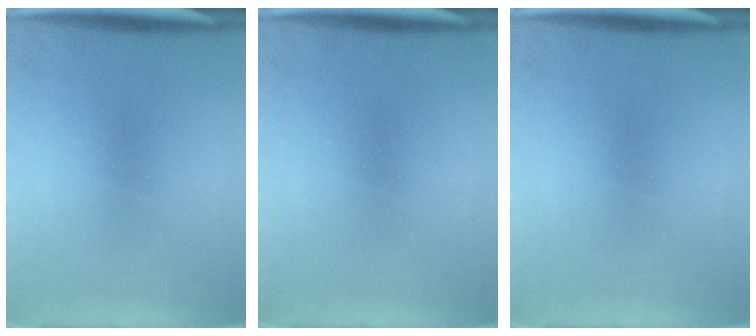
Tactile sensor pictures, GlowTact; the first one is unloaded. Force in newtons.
{"total": 0.0}
{"total": 0.0}